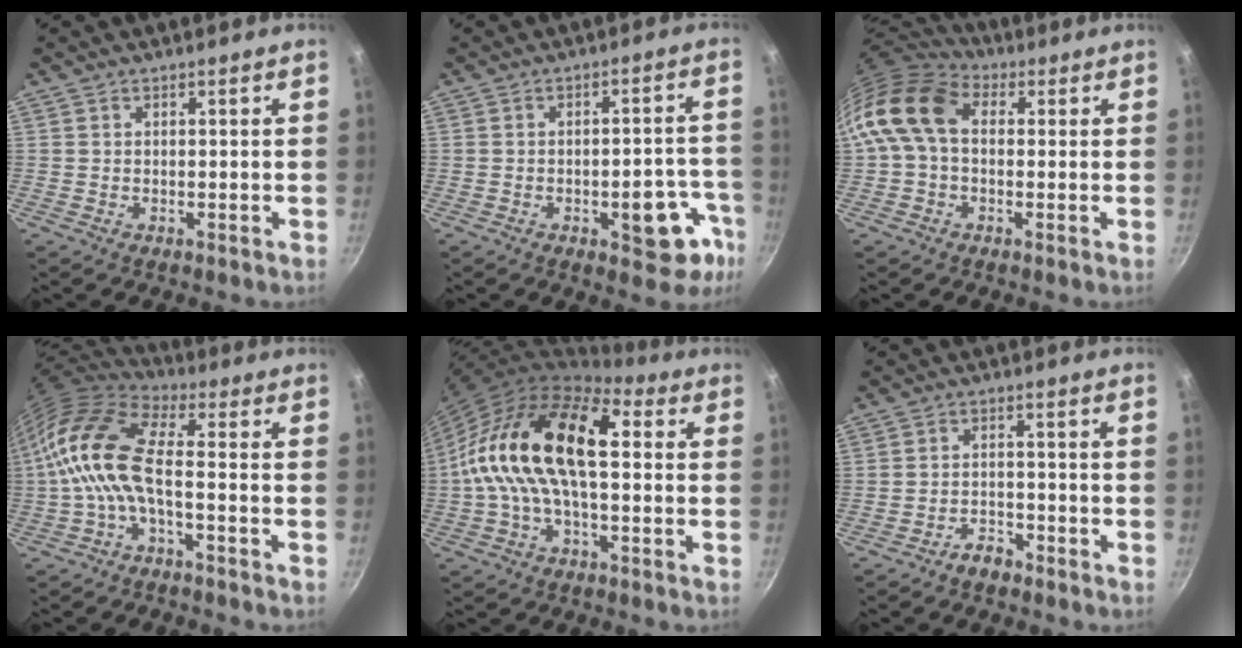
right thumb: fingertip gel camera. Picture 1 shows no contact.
{"total": 11.2, "force": [-4.9, 5.4, 8.6], "torque": [-0.051, 0.037, -0.056]}
{"total": 13.1, "force": [1.6, 9.1, 9.3], "torque": [-0.165, 0.025, 0.008]}
{"total": 13.5, "force": [-2.0, 5.8, 12.1], "torque": [-0.248, 0.033, -0.053]}
{"total": 19.6, "force": [1.5, 10.2, 16.7], "torque": [-0.291, 0.036, 0.003]}
{"total": 3.4, "force": [-2.8, 1.5, 1.2], "torque": [-0.013, 0.030, -0.048]}